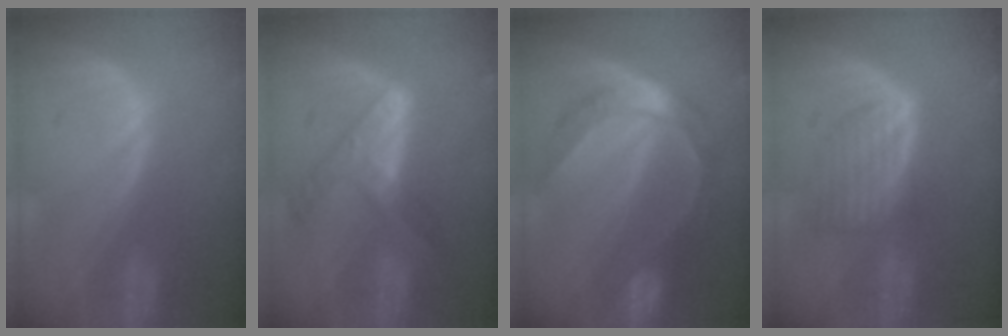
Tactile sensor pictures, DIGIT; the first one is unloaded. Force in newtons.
{"total": 7.0, "press": 5.9, "slide": 3.7}
{"total": 8.2, "press": 8.2, "slide": 0.9}
{"total": 6.3, "press": 5.9, "slide": 2.1}